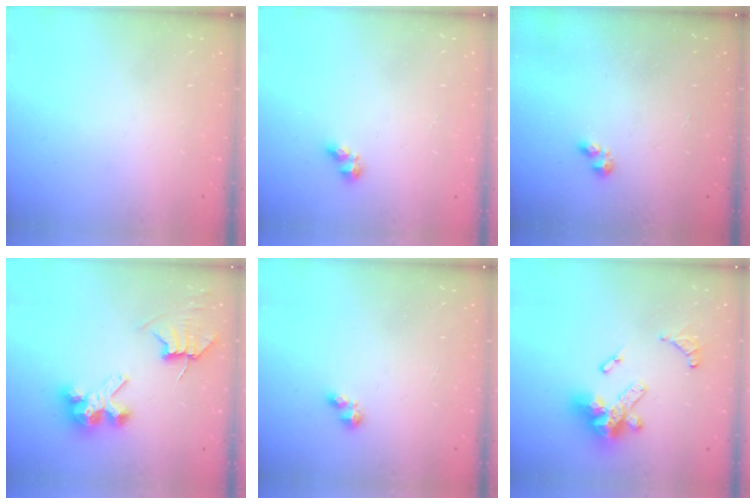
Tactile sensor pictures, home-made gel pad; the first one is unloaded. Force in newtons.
{"total": 4.8, "press": 4.8, "slide": 0.6}
{"total": 3.4, "press": 3.3, "slide": 0.5}
{"total": 7.8, "press": 7.7, "slide": 0.6}
{"total": 2.8, "press": 2.8, "slide": 0.4}
{"total": 16.2, "press": 16.1, "slide": 1.6}